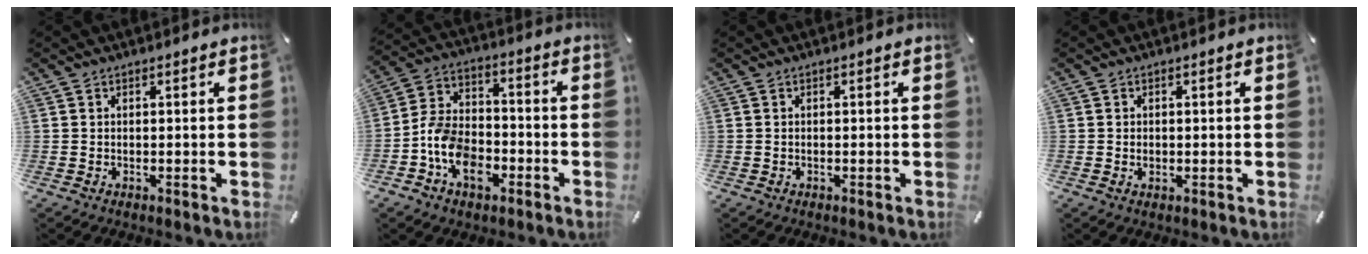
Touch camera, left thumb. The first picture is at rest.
{"total": 10.9, "force": [-4.8, 7.9, 5.8], "torque": [-0.129, 0.027, -0.088]}
{"total": 0.0}
{"total": 1.1, "force": [-0.1, 0.9, 0.6], "torque": [-0.014, 0.004, -0.003]}